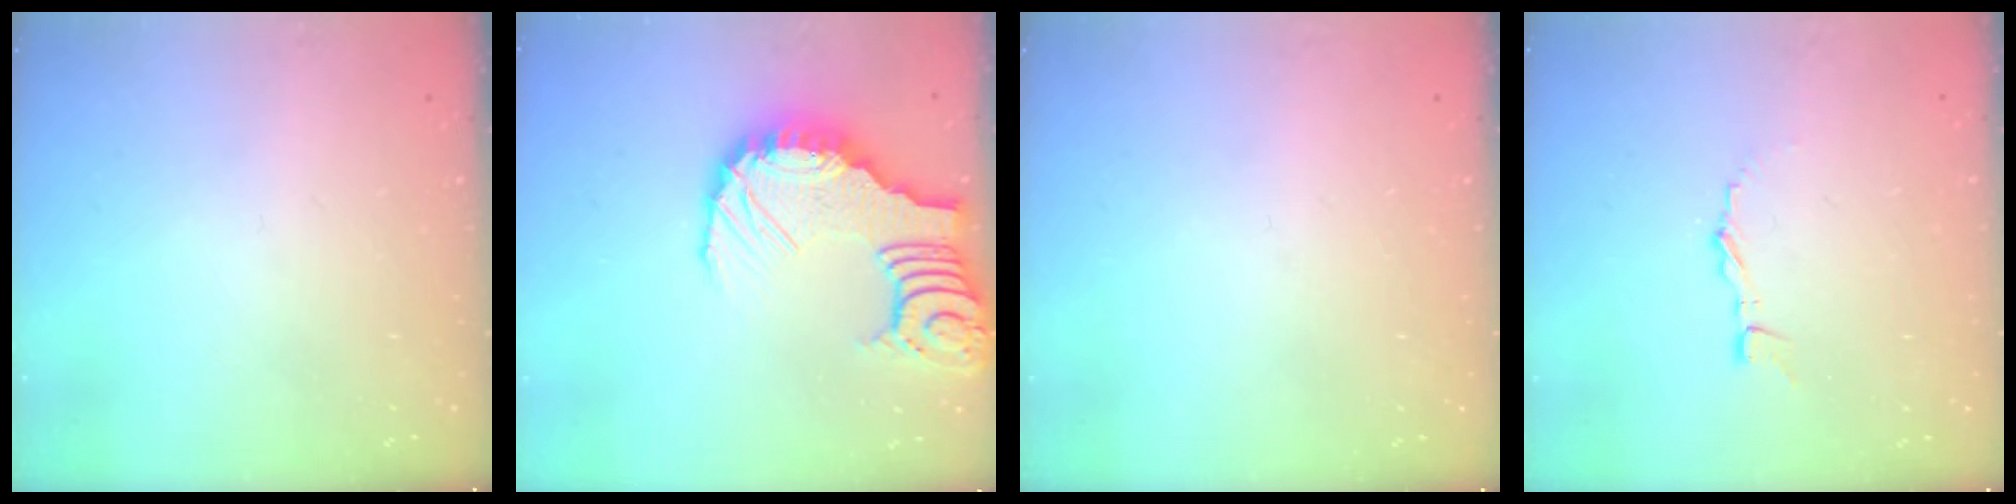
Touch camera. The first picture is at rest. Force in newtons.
{"total": 13.5, "press": 13.5, "slide": 1.4}
{"total": 0.0}
{"total": 4.6, "press": 4.6, "slide": 0.4}